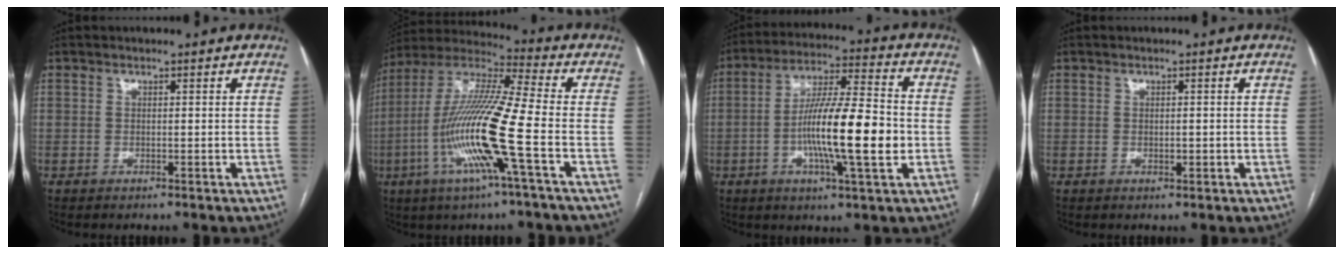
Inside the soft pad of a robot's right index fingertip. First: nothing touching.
{"total": 16.8, "force": [-4.8, -0.2, 16.0], "torque": [-0.325, -0.007, -0.104]}
{"total": 15.0, "force": [-2.8, 1.3, 14.7], "torque": [-0.257, -0.001, -0.052]}
{"total": 1.0, "force": [-0.1, 0.5, 0.9], "torque": [-0.013, -0.001, 0.000]}